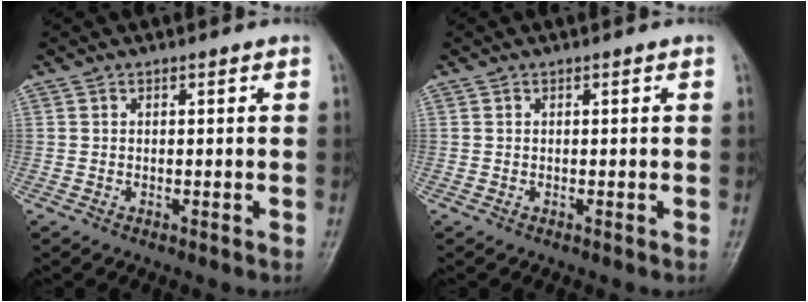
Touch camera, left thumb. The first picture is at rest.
{"total": 0.0}